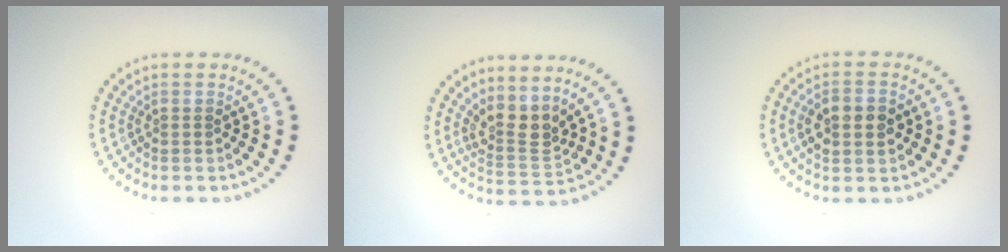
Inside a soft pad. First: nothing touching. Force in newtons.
{"total": 2.9, "press": 2.2, "slide": 1.9}
{"total": 3.6, "press": 3.6, "slide": 0.1}